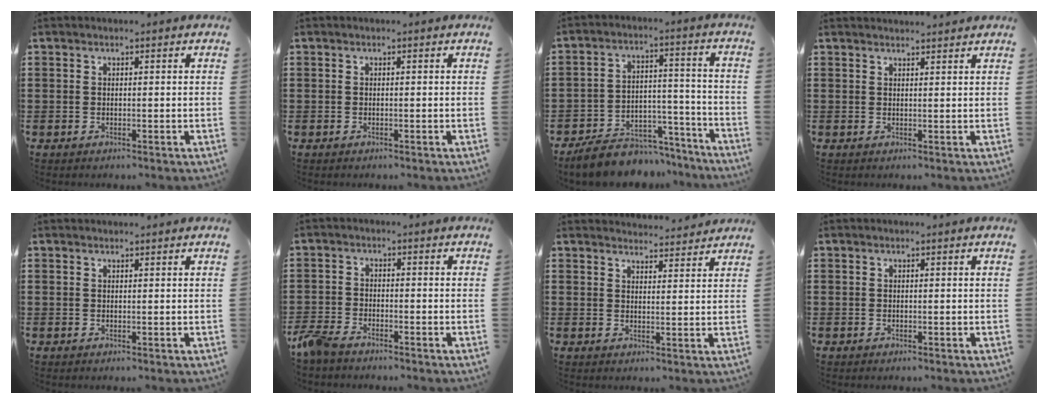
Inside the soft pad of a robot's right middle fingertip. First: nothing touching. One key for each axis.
{"total": 0.0}
{"total": 7.7, "fx": -7.1, "fy": 2.5, "fz": 1.6, "tx": -0.022, "ty": 0.028, "tz": -0.136}
{"total": 1.5, "fx": 1.5, "fy": -0.2, "fz": 0.0, "tx": -0.003, "ty": -0.001, "tz": 0.030}
{"total": 0.7, "fx": 0.7, "fy": 0.0, "fz": -0.1, "tx": -0.001, "ty": -0.003, "tz": 0.014}
{"total": 3.4, "fx": -3.0, "fy": 0.8, "fz": 1.3, "tx": -0.051, "ty": -0.006, "tz": -0.070}
{"total": 3.2, "fx": 3.1, "fy": 0.1, "fz": -0.5, "tx": 0.008, "ty": -0.019, "tz": 0.058}
{"total": 0.0}